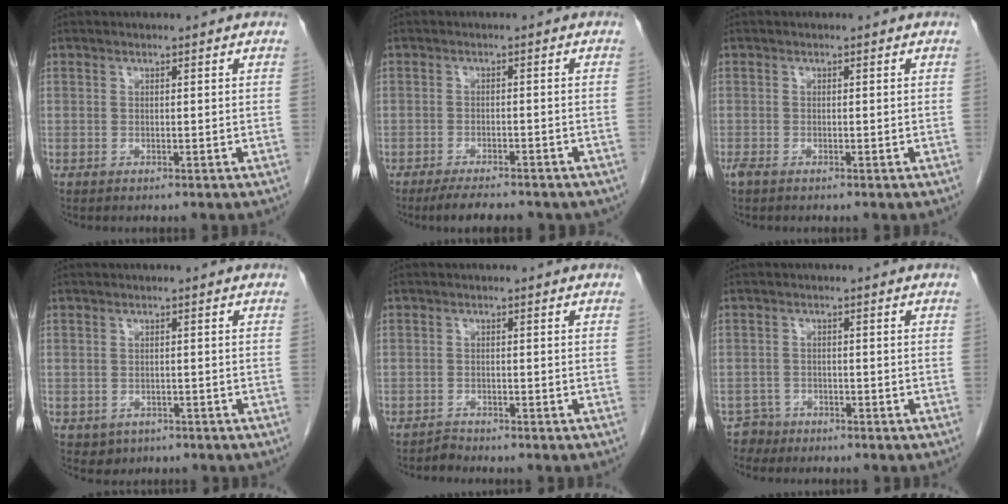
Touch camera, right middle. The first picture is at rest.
{"total": 7.8, "force": [-6.5, 2.2, 3.8], "torque": [-0.054, -0.006, -0.085]}
{"total": 1.2, "force": [-0.9, 0.5, 0.7], "torque": [-0.021, -0.004, -0.016]}
{"total": 2.4, "force": [-1.3, 2.0, 0.5], "torque": [-0.011, 0.005, -0.009]}
{"total": 0.5, "force": [-0.1, 0.1, -0.5], "torque": [0.012, -0.005, -0.002]}
{"total": 1.7, "force": [-0.8, 1.2, -0.9], "torque": [0.015, 0.005, -0.013]}